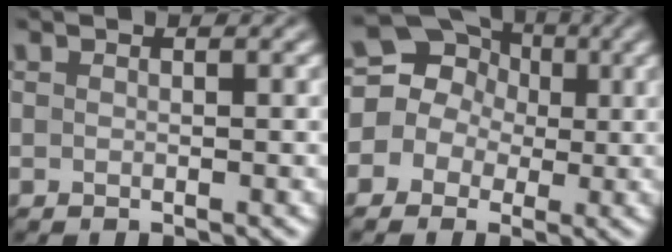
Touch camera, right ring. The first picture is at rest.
{"total": 11.5, "force": [2.2, 10.5, 3.9], "torque": [-0.103, 0.059, 0.004]}